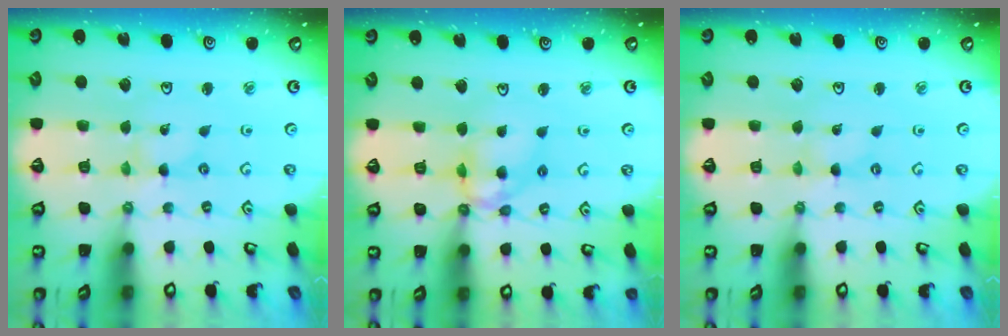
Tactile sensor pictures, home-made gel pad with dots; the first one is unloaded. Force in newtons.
{"total": 9.8, "press": 9.7, "slide": 1.2}
{"total": 0.0}